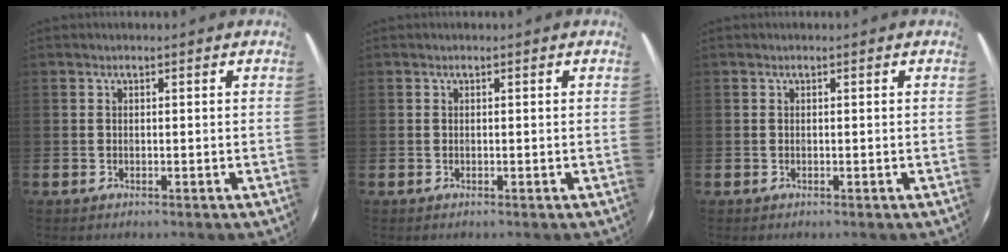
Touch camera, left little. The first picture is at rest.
{"total": 0.0}
{"total": 0.0}